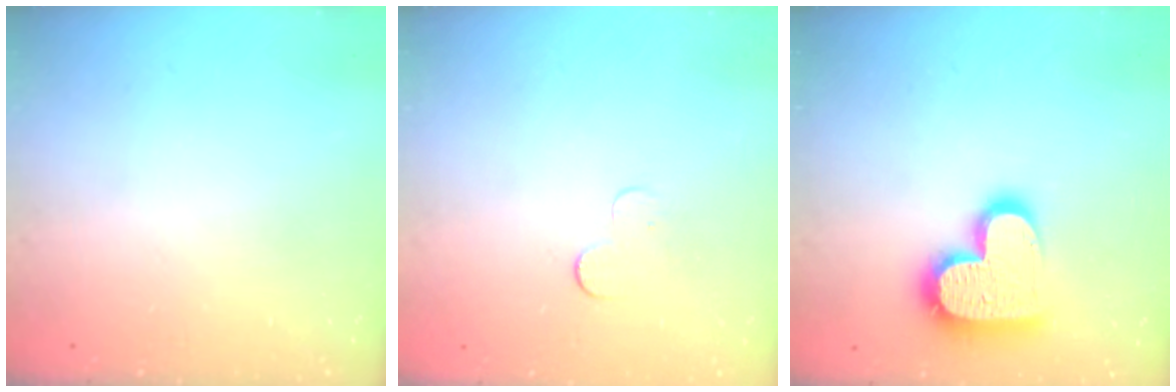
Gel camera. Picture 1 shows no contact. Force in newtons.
{"total": 2.9, "press": 2.9, "slide": 0.3}
{"total": 17.1, "press": 17.1, "slide": 1.1}